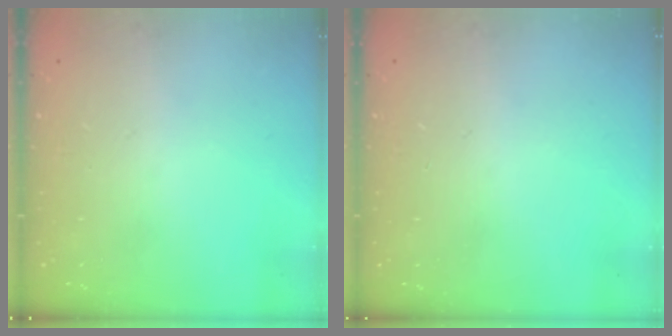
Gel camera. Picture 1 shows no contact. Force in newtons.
{"total": 0.0}